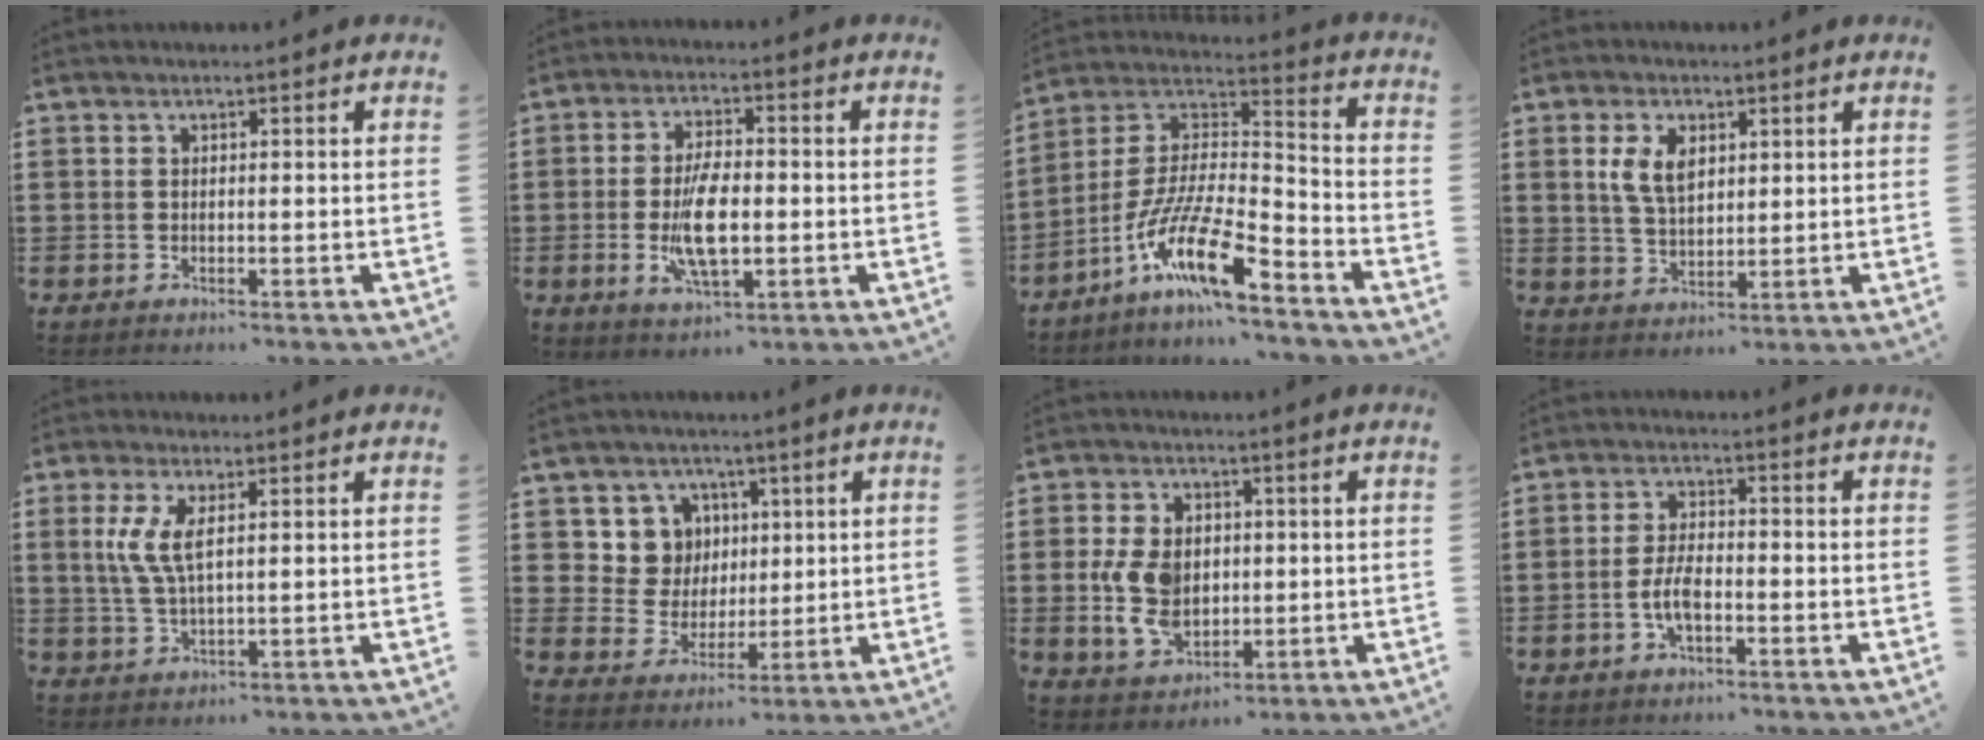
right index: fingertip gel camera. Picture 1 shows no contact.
{"total": 8.8, "force": [-1.4, 3.5, 8.0], "torque": [-0.168, -0.006, -0.028]}
{"total": 13.7, "force": [-9.3, 2.4, 9.8], "torque": [-0.202, 0.003, -0.179]}
{"total": 5.5, "force": [1.8, 3.2, 4.1], "torque": [-0.090, 0.012, 0.030]}
{"total": 5.7, "force": [1.6, 2.2, 5.0], "torque": [-0.120, 0.001, 0.022]}
{"total": 7.4, "force": [2.9, 6.7, 1.2], "torque": [-0.056, 0.004, 0.057]}
{"total": 8.6, "force": [0.1, 5.9, 6.2], "torque": [-0.157, 0.008, -0.002]}
{"total": 4.7, "force": [-1.4, 2.1, 3.9], "torque": [-0.098, -0.002, -0.033]}